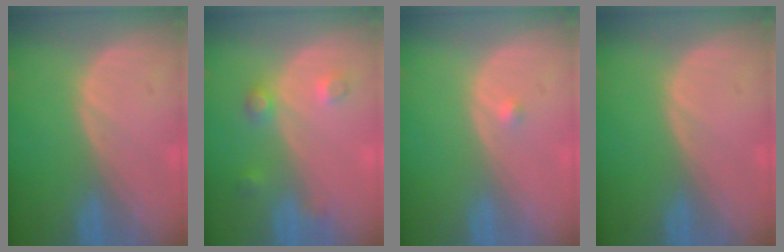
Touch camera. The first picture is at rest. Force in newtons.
{"total": 3.4, "press": 3.2, "slide": 1.1}
{"total": 0.8, "press": 0.6, "slide": 0.4}
{"total": 0.0}